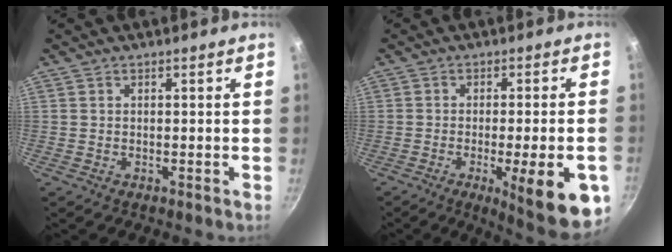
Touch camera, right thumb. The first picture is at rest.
{"total": 14.8, "force": [-5.2, 3.4, 13.4], "torque": [-0.155, 0.008, -0.063]}